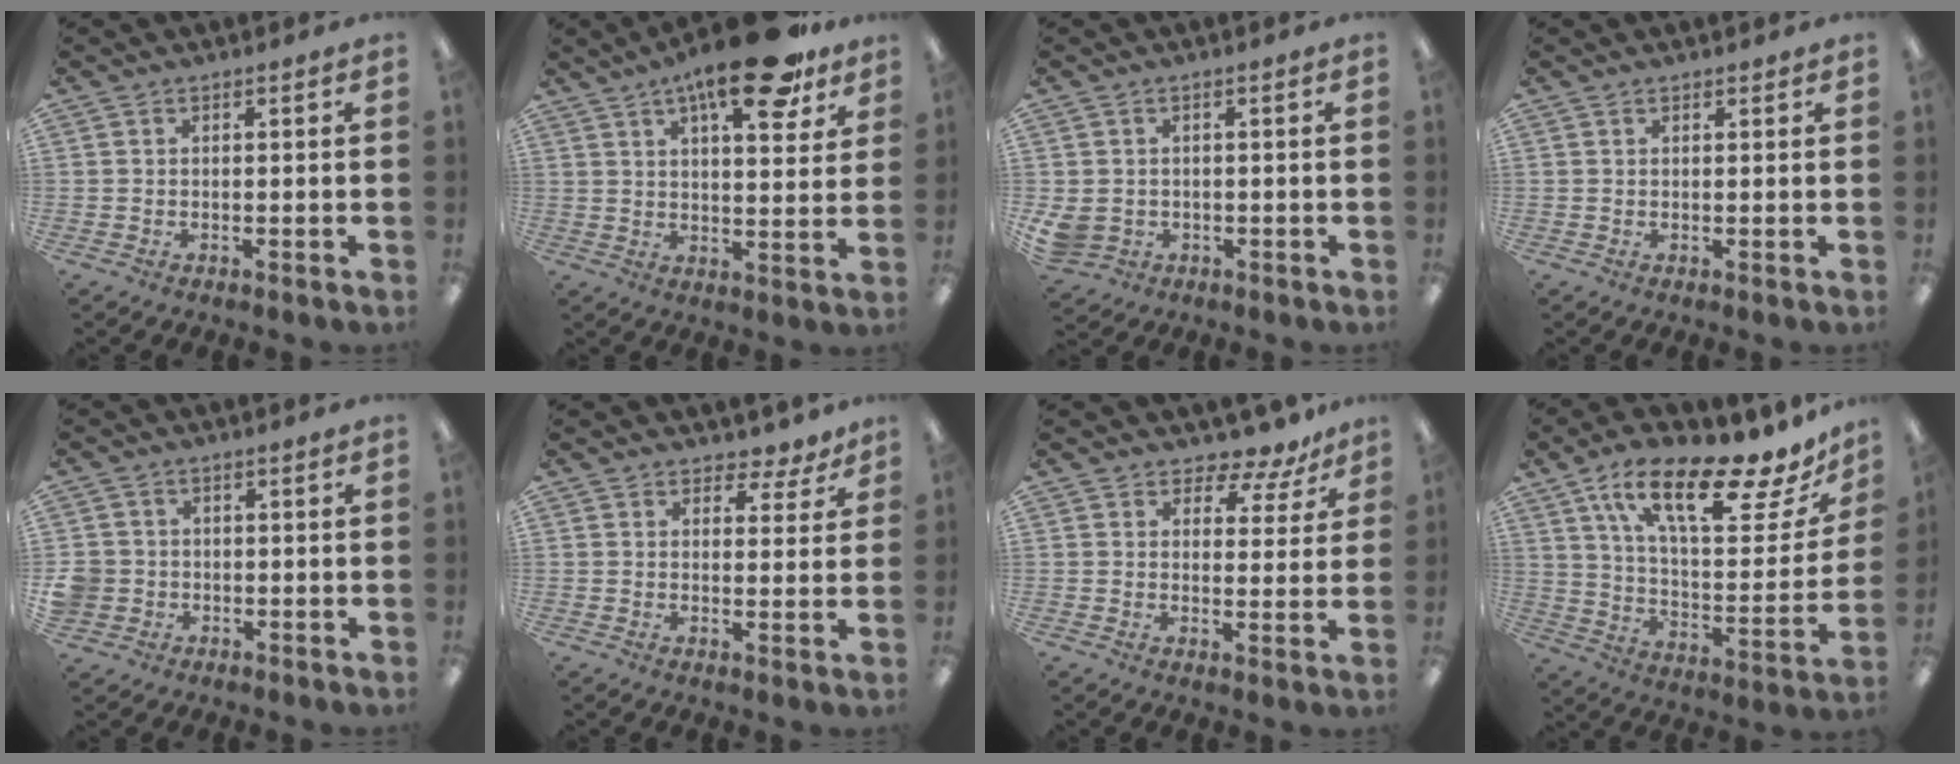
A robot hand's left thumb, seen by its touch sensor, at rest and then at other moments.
{"total": 16.9, "force": [10.8, 5.6, 11.7], "torque": [-0.168, -0.051, 0.170]}
{"total": 3.7, "force": [-0.4, 3.4, 1.4], "torque": [-0.039, 0.000, -0.006]}
{"total": 0.6, "force": [0.6, 0.2, 0.0], "torque": [-0.001, 0.000, 0.011]}
{"total": 4.1, "force": [-0.6, 4.0, 0.6], "torque": [-0.030, 0.005, -0.011]}
{"total": 3.9, "force": [3.0, 2.3, 0.9], "torque": [0.005, -0.020, 0.051]}
{"total": 5.3, "force": [4.7, 2.2, 1.2], "torque": [-0.015, -0.040, 0.081]}
{"total": 21.8, "force": [13.9, 7.1, 15.2], "torque": [-0.242, -0.076, 0.227]}